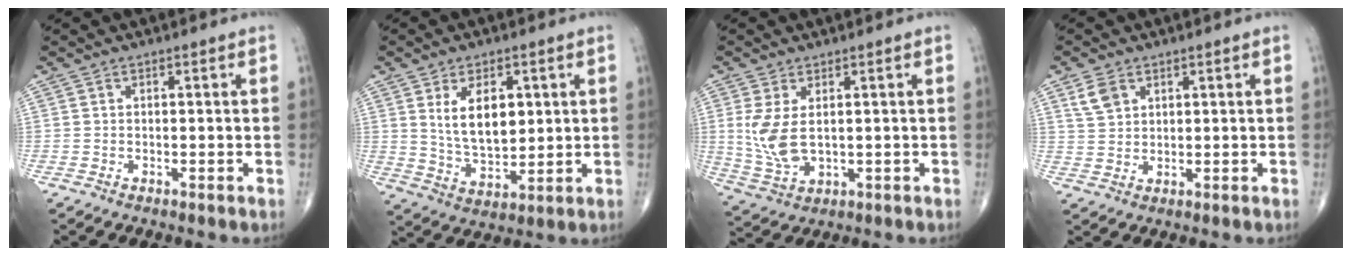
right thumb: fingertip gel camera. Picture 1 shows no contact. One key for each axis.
{"total": 10.7, "fx": 2.8, "fy": 6.0, "fz": 8.4, "tx": -0.121, "ty": -0.022, "tz": 0.062}
{"total": 7.9, "fx": 1.1, "fy": 4.3, "fz": 6.5, "tx": -0.142, "ty": -0.011, "tz": 0.036}
{"total": 4.3, "fx": 2.3, "fy": 2.9, "fz": 2.2, "tx": -0.035, "ty": -0.006, "tz": 0.051}